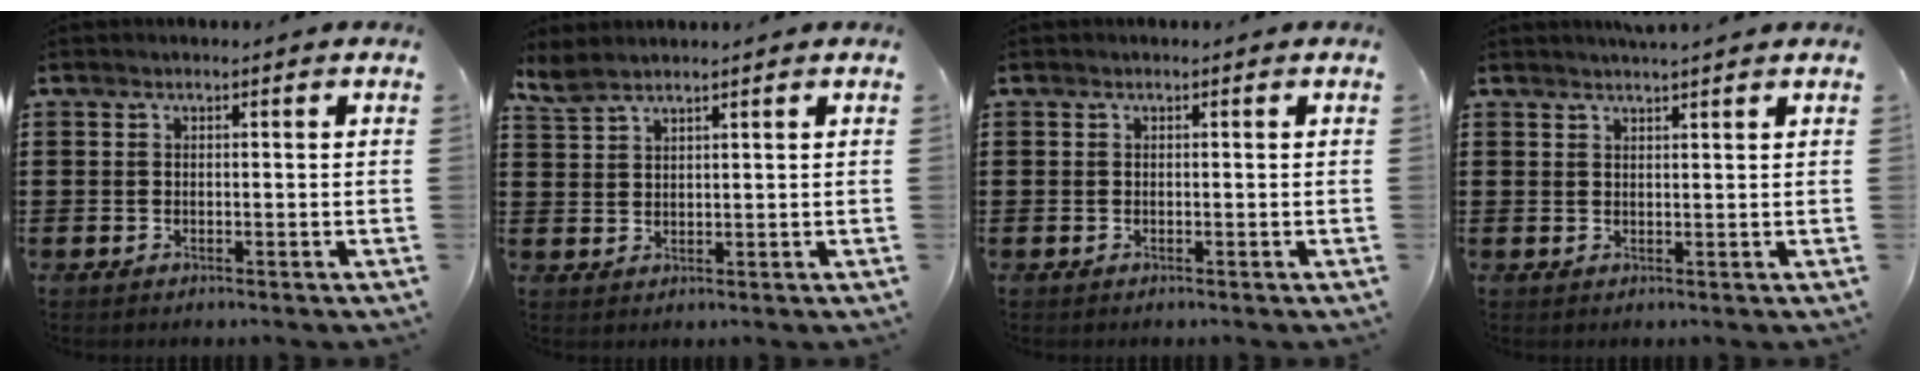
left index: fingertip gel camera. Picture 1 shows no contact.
{"total": 2.8, "force": [2.5, 0.6, 1.2], "torque": [-0.031, -0.001, 0.047]}
{"total": 0.0}
{"total": 1.8, "force": [1.7, -0.3, 0.5], "torque": [-0.012, -0.001, 0.032]}